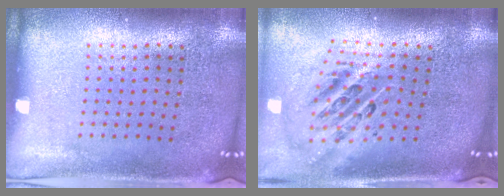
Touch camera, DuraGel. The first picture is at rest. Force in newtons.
{"total": 2.7, "press": 1.9, "slide": 1.9}